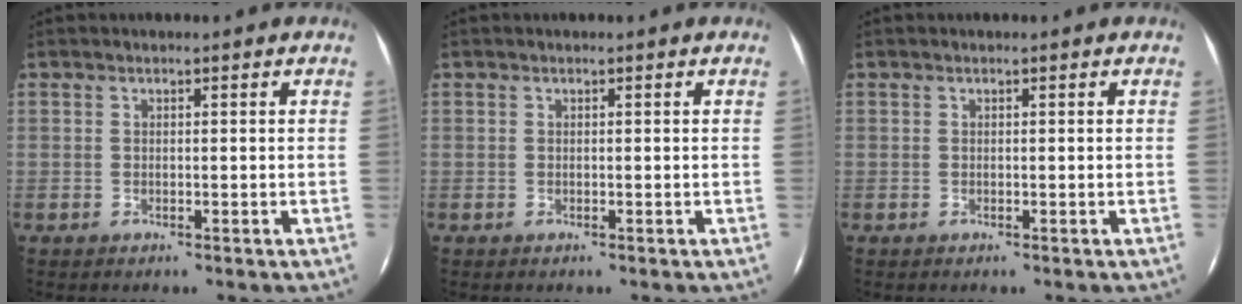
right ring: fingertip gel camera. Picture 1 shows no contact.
{"total": 0.0}
{"total": 0.0}